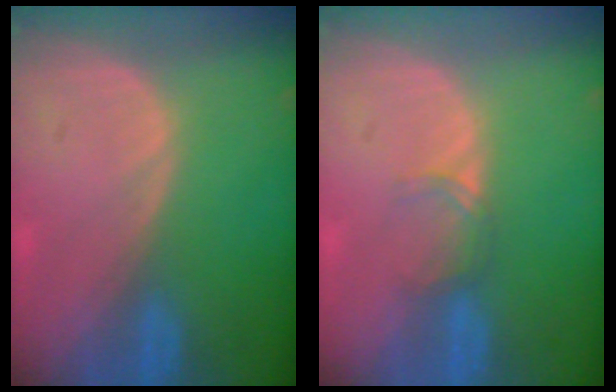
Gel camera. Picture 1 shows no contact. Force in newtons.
{"total": 1.9, "press": 1.9, "slide": 0.3}